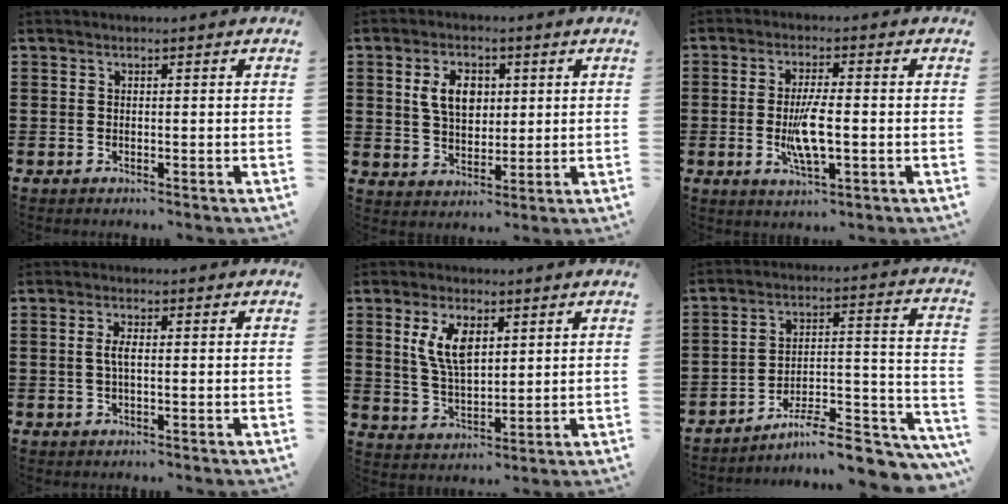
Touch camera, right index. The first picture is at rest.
{"total": 6.4, "force": [1.6, 4.2, 4.5], "torque": [-0.101, 0.009, 0.022]}
{"total": 6.6, "force": [-1.0, 1.8, 6.2], "torque": [-0.127, -0.006, -0.021]}
{"total": 2.3, "force": [0.0, 0.7, 2.2], "torque": [-0.049, -0.003, -0.004]}
{"total": 7.4, "force": [2.8, 3.4, 5.9], "torque": [-0.125, 0.008, 0.049]}
{"total": 10.0, "force": [-8.1, 2.5, 5.4], "torque": [-0.067, 0.022, -0.147]}